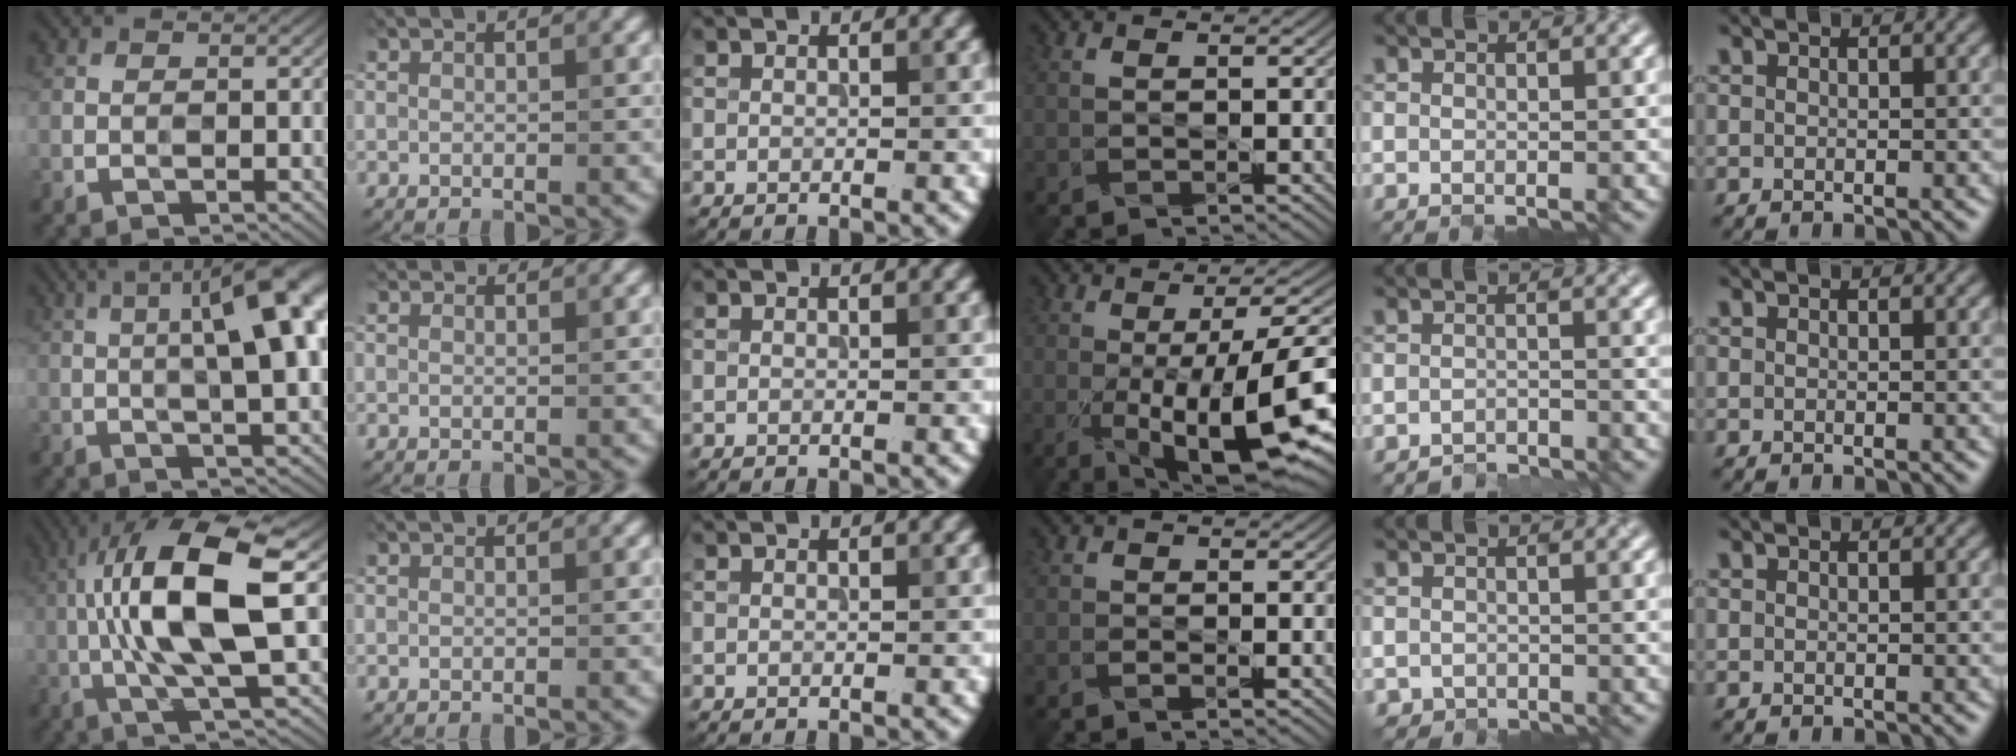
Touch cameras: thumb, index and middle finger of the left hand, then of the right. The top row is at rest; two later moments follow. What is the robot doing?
{"motion": "close", "object": "folder"}